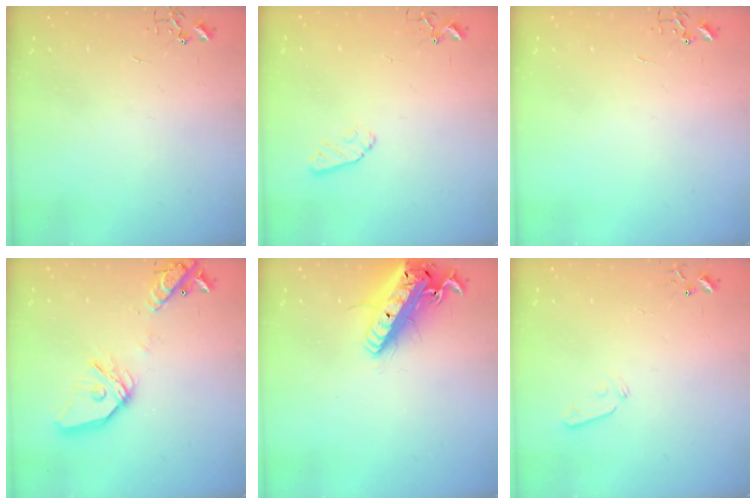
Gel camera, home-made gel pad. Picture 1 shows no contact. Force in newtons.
{"total": 7.2, "press": 7.1, "slide": 0.8}
{"total": 0.0}
{"total": 17.0, "press": 16.8, "slide": 2.6}
{"total": 20.4, "press": 20.0, "slide": 4.2}
{"total": 5.4, "press": 5.4, "slide": 0.8}